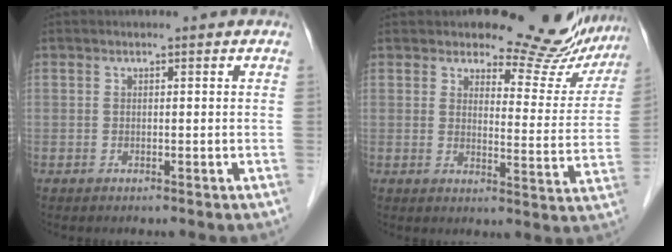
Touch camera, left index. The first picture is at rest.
{"total": 13.4, "force": [12.8, 3.4, 2.2], "torque": [-0.007, -0.058, 0.131]}